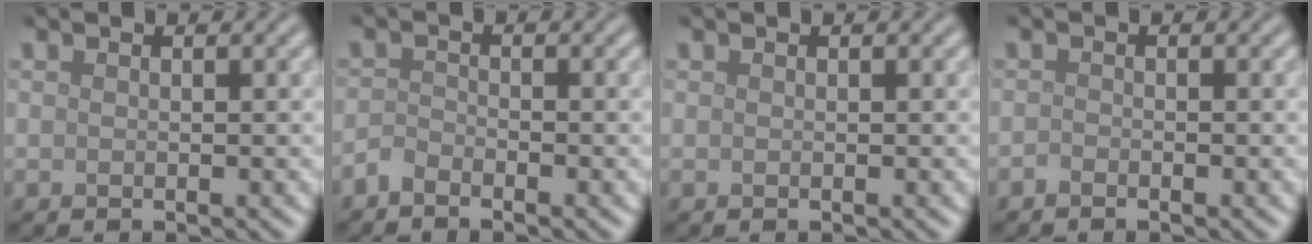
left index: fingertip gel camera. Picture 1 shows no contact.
{"total": 1.4, "force": [-1.3, 0.4, 0.4], "torque": [-0.007, 0.004, -0.030]}
{"total": 0.0}
{"total": 0.6, "force": [-0.5, 0.2, 0.1], "torque": [-0.001, -0.002, -0.012]}